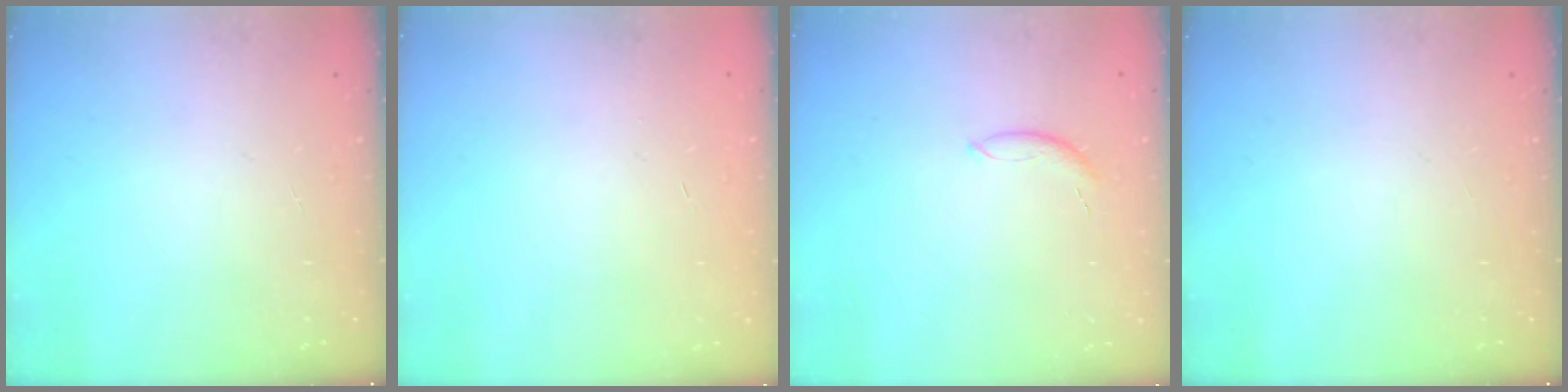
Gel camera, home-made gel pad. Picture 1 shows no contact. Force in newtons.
{"total": 0.6, "press": 0.5, "slide": 0.2}
{"total": 5.8, "press": 5.7, "slide": 0.7}
{"total": 0.0}